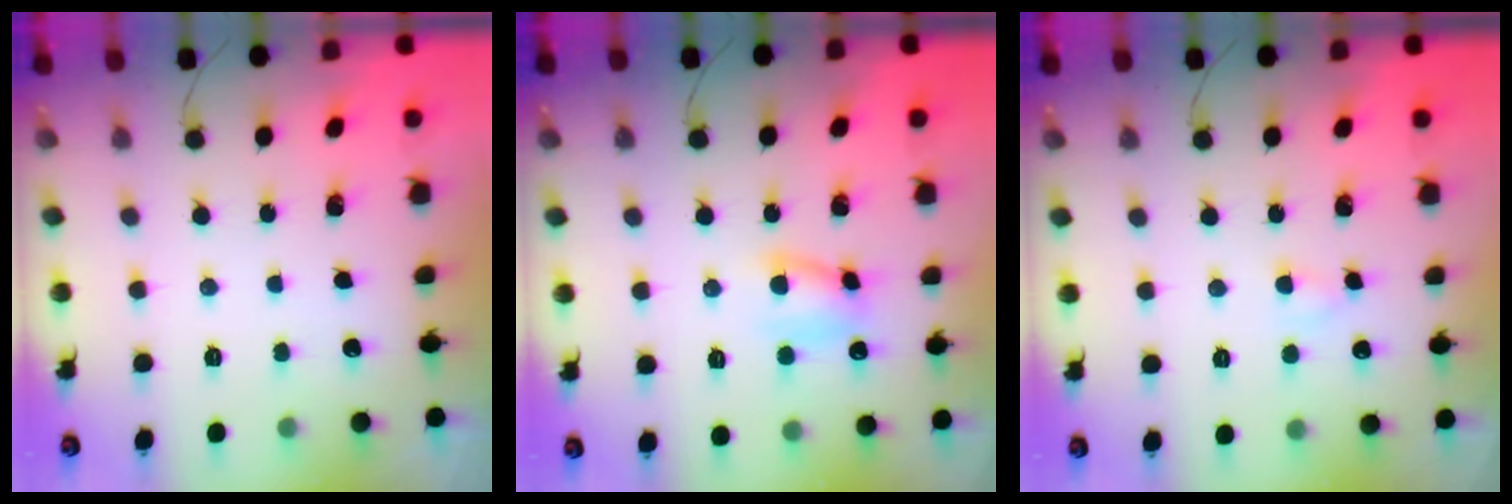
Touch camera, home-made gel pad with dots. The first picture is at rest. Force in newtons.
{"total": 6.9, "press": 6.9, "slide": 0.5}
{"total": 2.7, "press": 2.5, "slide": 1.0}